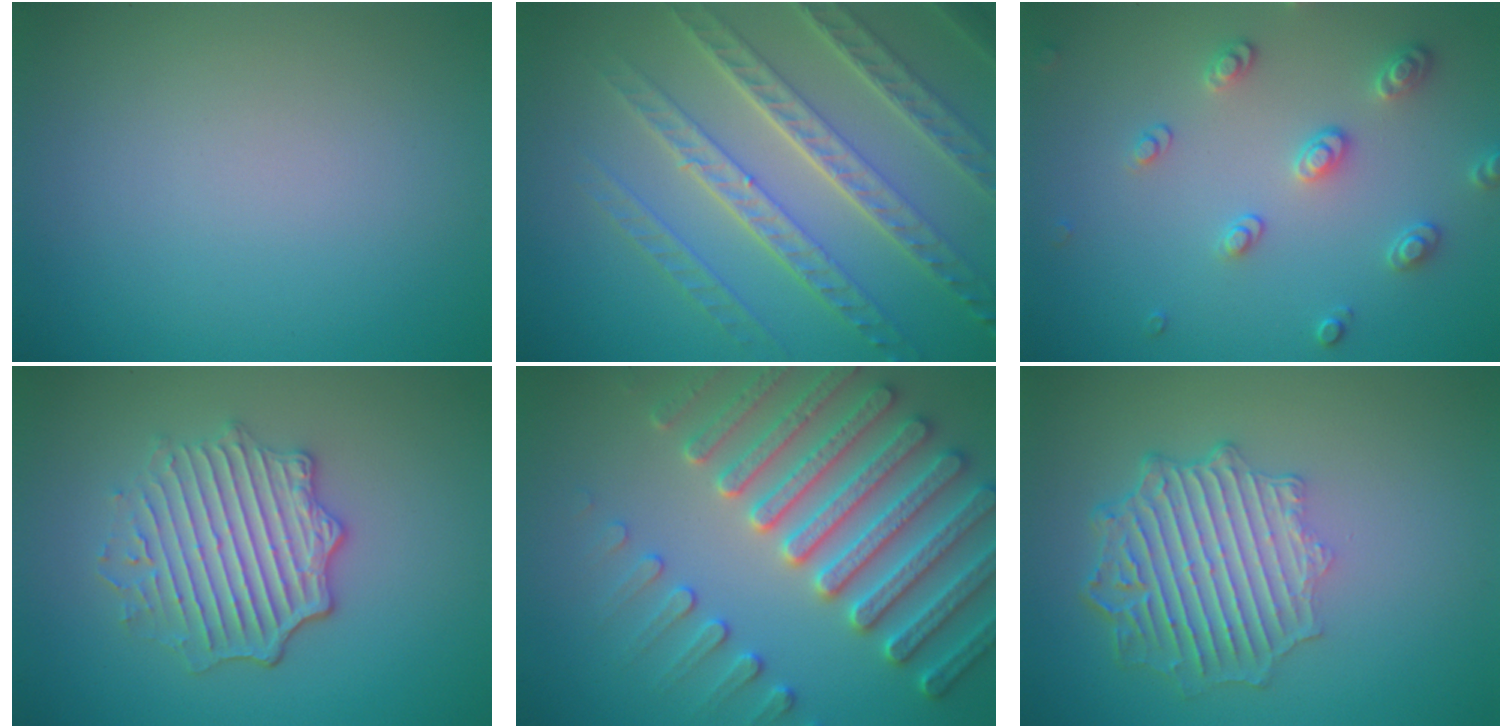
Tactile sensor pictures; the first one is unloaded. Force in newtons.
{"total": 7.6, "press": 5.3, "slide": 5.4}
{"total": 2.6, "press": 2.6, "slide": 0.2}
{"total": 5.0, "press": 4.2, "slide": 2.8}
{"total": 7.7, "press": 7.4, "slide": 2.0}
{"total": 6.2, "press": 4.7, "slide": 4.1}